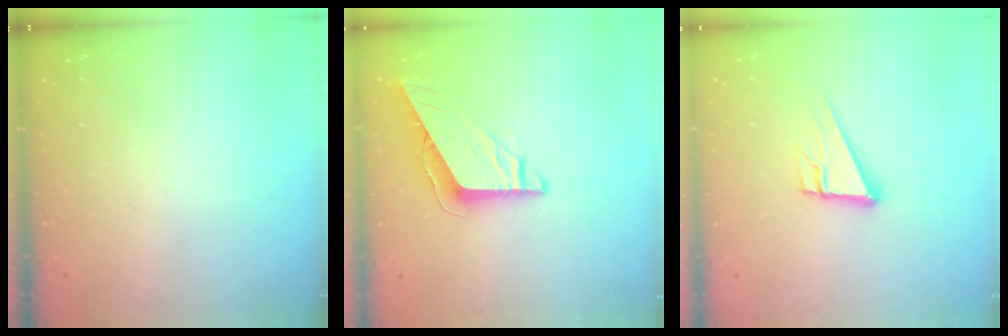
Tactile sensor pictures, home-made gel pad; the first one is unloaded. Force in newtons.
{"total": 9.5, "press": 9.4, "slide": 0.9}
{"total": 10.6, "press": 10.1, "slide": 3.3}